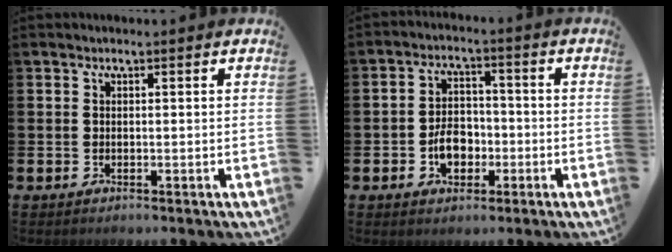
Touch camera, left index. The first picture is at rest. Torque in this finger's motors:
{"motor_torque": [0.48, -0.02, 0.19, 0.13]}